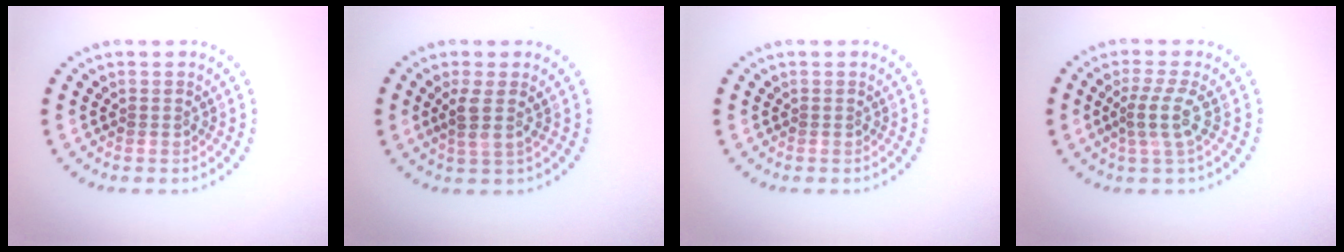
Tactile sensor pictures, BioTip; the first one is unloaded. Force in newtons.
{"total": 2.2, "press": 1.8, "slide": 1.2}
{"total": 0.0}
{"total": 2.7, "press": 2.0, "slide": 1.8}